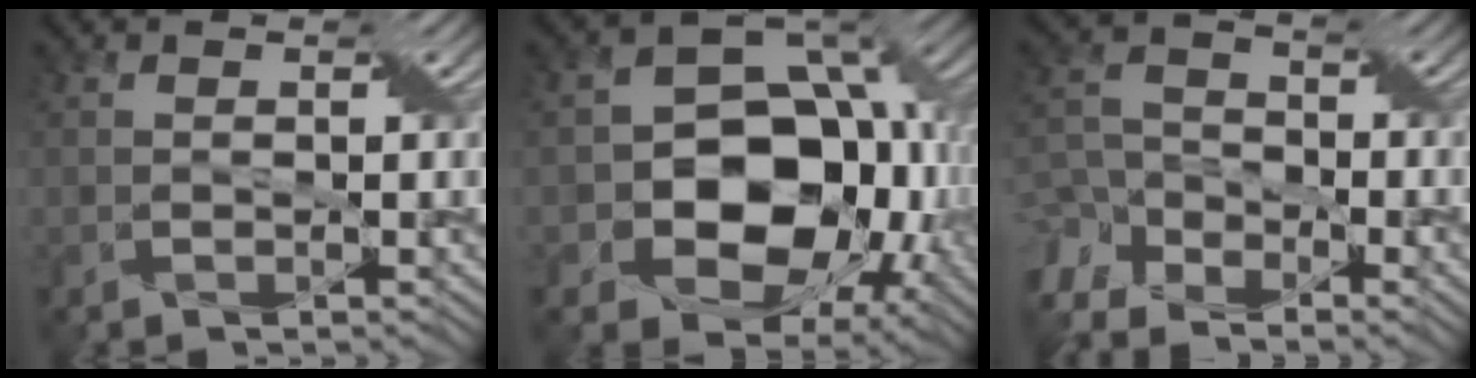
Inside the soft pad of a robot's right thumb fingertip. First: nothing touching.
{"total": 16.5, "force": [-2.8, 12.3, 10.7], "torque": [-0.149, -0.030, -0.042]}
{"total": 8.9, "force": [-6.0, 4.9, 4.4], "torque": [-0.117, -0.017, -0.117]}